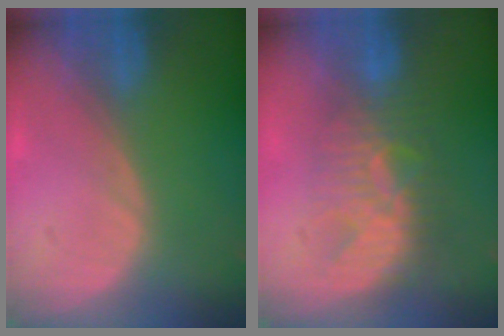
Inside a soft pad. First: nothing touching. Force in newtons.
{"total": 8.6, "press": 7.5, "slide": 4.0}